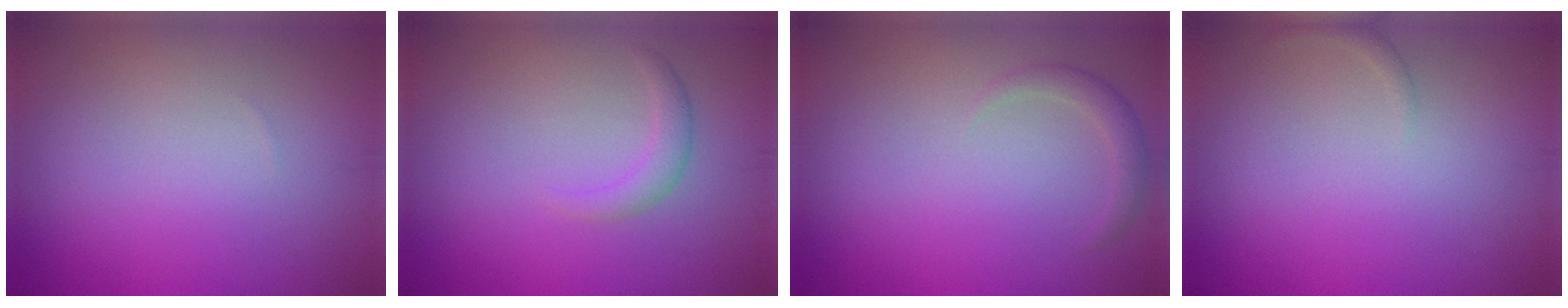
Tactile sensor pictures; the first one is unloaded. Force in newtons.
{"total": 1.5, "press": 1.5, "slide": 0.2}
{"total": 1.4, "press": 1.4, "slide": 0.1}
{"total": 0.6, "press": 0.6, "slide": 0.1}